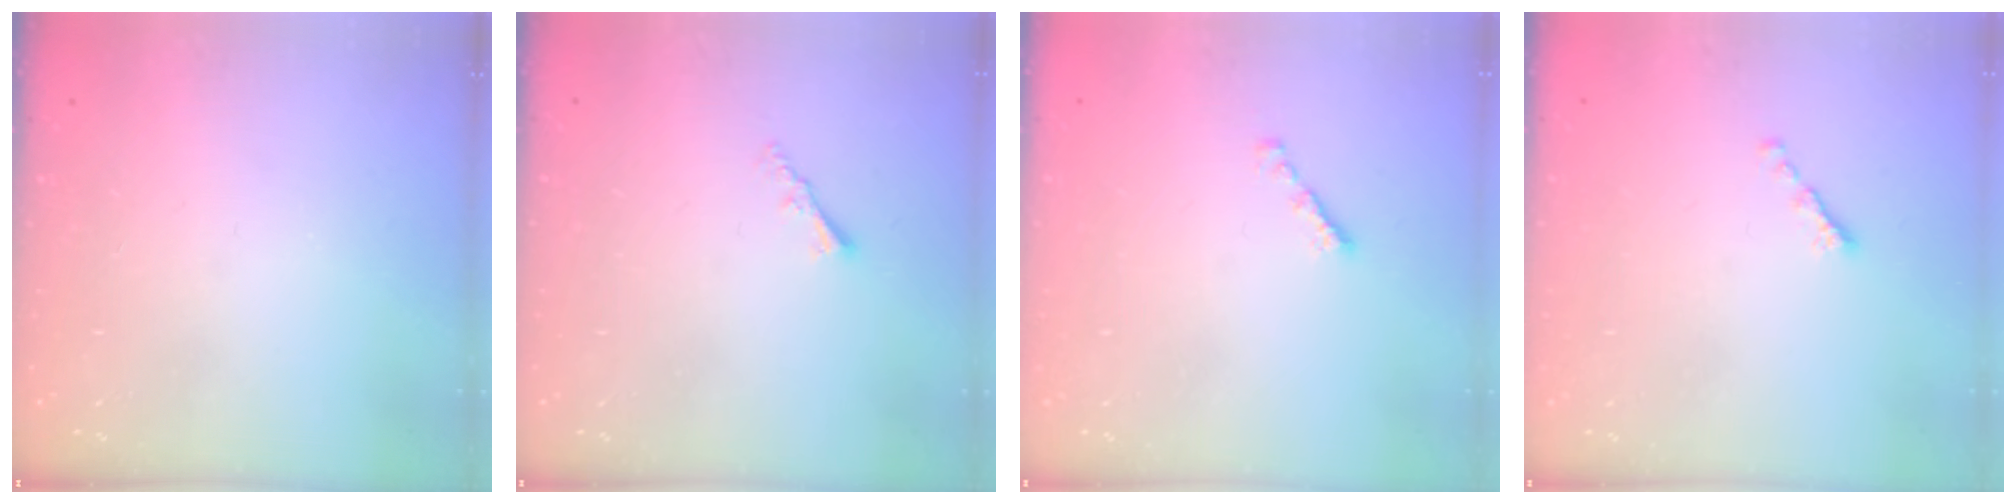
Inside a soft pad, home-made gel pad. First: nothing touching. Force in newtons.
{"total": 2.0, "press": 2.0, "slide": 0.3}
{"total": 1.8, "press": 1.7, "slide": 0.6}
{"total": 0.0}